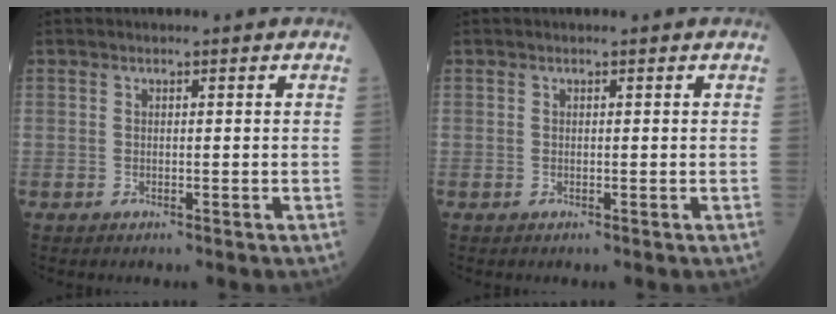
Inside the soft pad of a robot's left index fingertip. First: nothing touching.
{"total": 0.0}